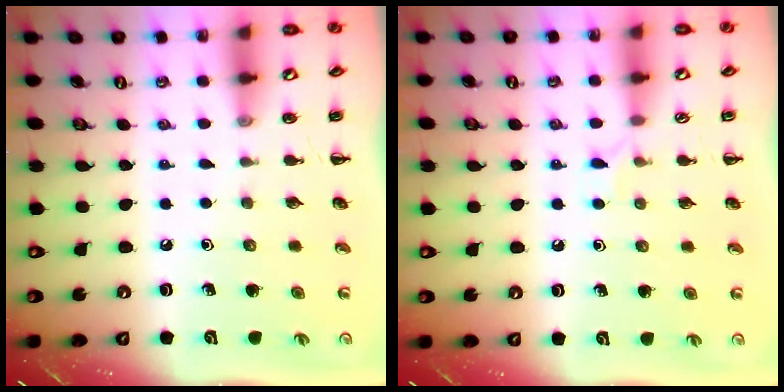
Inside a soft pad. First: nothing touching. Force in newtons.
{"total": 4.9, "press": 4.6, "slide": 1.8}